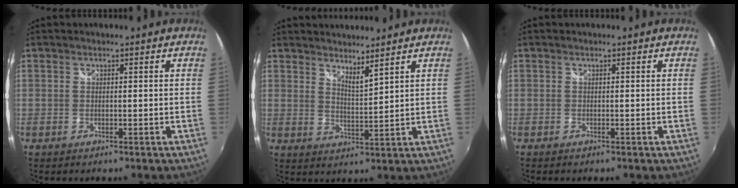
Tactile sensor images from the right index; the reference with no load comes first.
{"total": 4.4, "force": [3.9, 0.0, 1.9], "torque": [-0.029, -0.006, 0.059]}
{"total": 0.0}